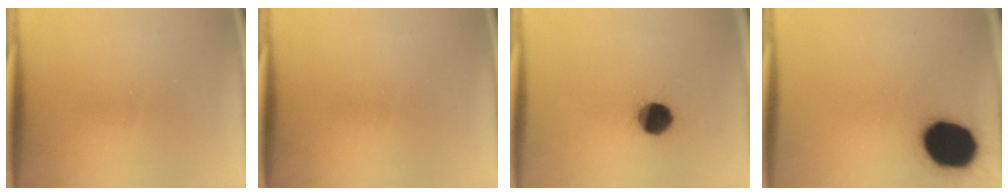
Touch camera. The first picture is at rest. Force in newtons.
{"total": 0.0}
{"total": 9.3}
{"total": 18.8}